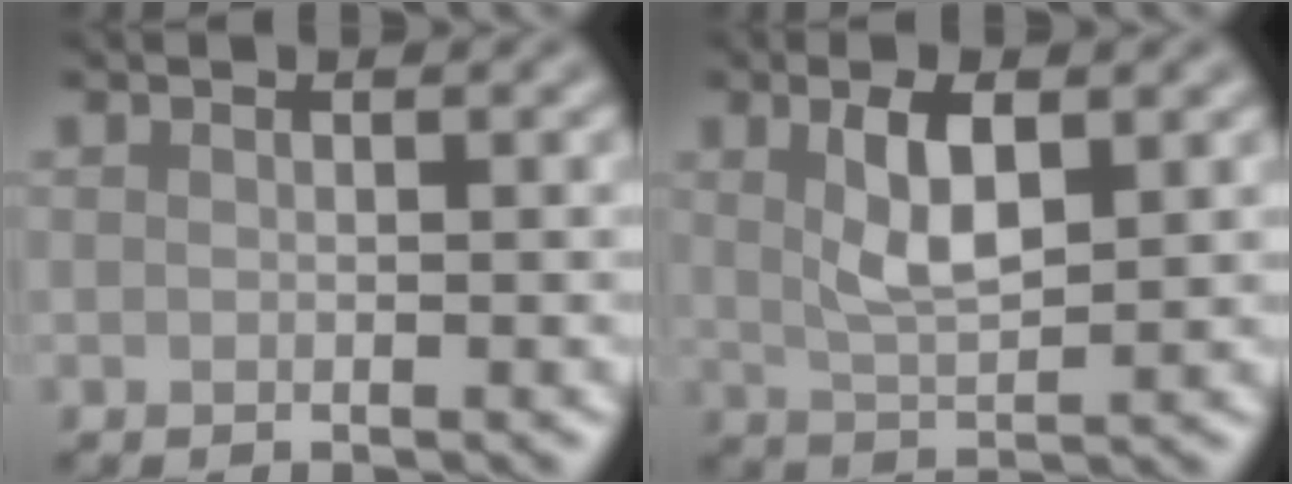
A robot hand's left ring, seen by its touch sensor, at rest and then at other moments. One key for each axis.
{"total": 4.5, "fx": 1.5, "fy": 1.5, "fz": 4.0, "tx": -0.082, "ty": 0.000, "tz": 0.029}